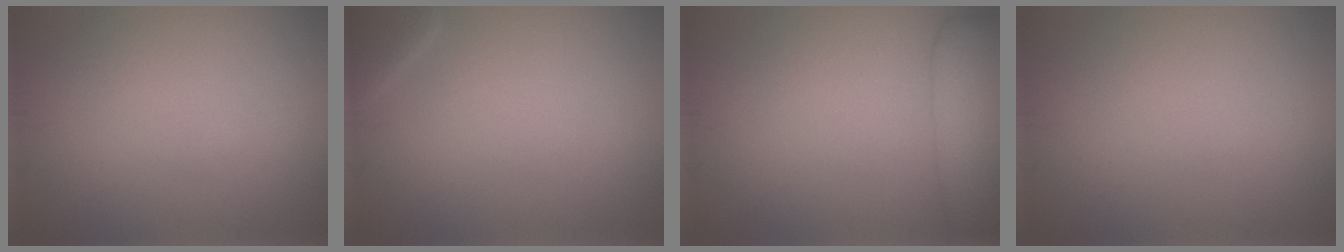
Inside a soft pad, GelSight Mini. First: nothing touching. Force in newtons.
{"total": 1.9, "press": 1.9, "slide": 0.2}
{"total": 4.7, "press": 4.7, "slide": 0.4}
{"total": 0.0}